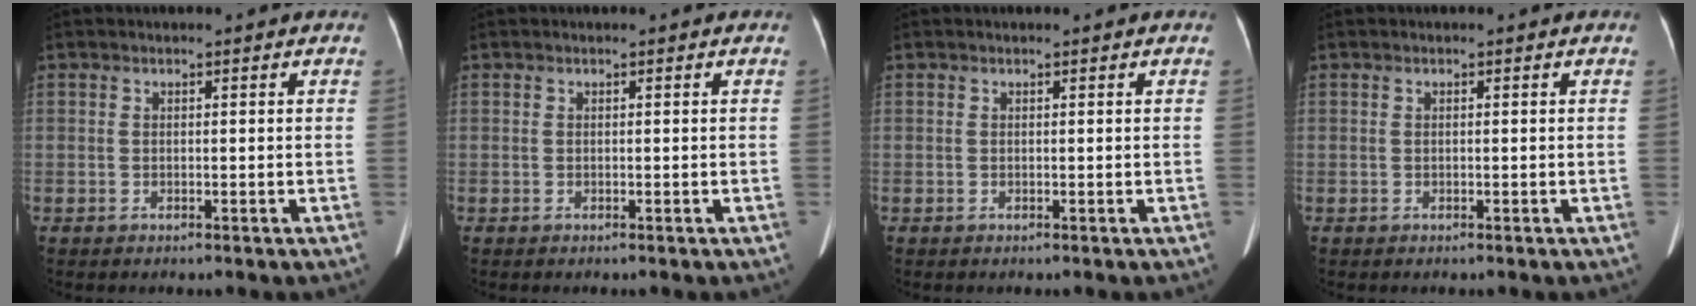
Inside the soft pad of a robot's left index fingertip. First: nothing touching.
{"total": 0.0}
{"total": 0.0}
{"total": 0.0}